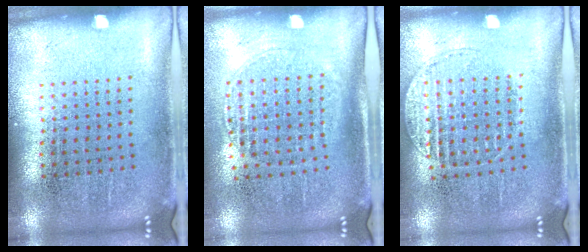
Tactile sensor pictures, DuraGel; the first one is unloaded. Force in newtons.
{"total": 1.4, "press": 1.2, "slide": 0.8}
{"total": 1.1, "press": 1.1, "slide": 0.2}